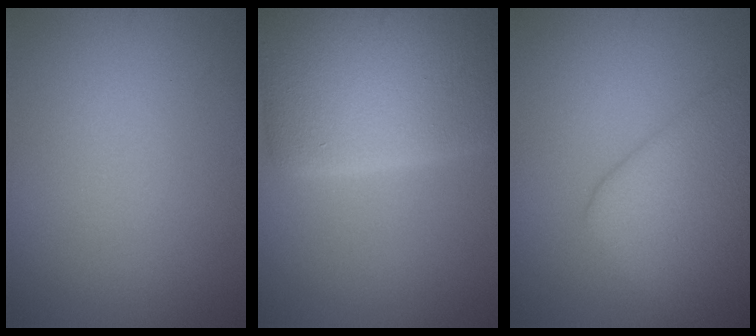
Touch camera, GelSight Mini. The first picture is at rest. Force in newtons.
{"total": 12.4, "press": 12.3, "slide": 0.6}
{"total": 7.0, "press": 7.0, "slide": 0.3}